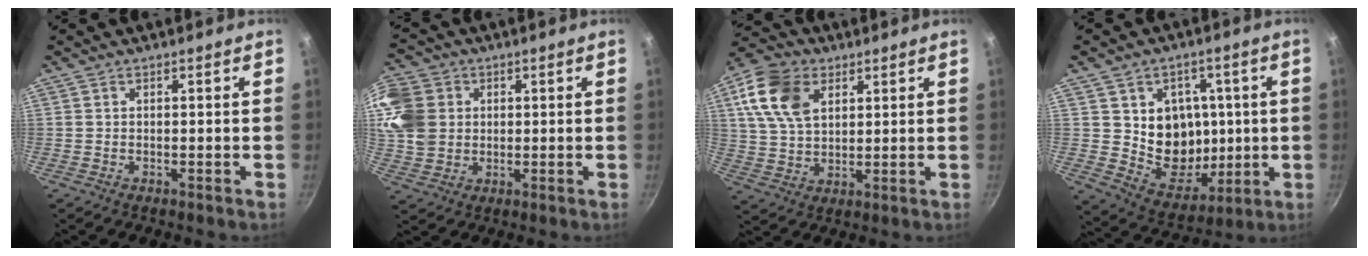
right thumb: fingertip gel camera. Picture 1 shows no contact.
{"total": 15.9, "force": [3.9, 13.4, 7.6], "torque": [-0.173, 0.007, 0.073]}
{"total": 13.1, "force": [4.9, 8.8, 8.4], "torque": [-0.143, -0.005, 0.088]}
{"total": 13.8, "force": [1.2, 12.0, 6.7], "torque": [-0.053, -0.016, 0.035]}